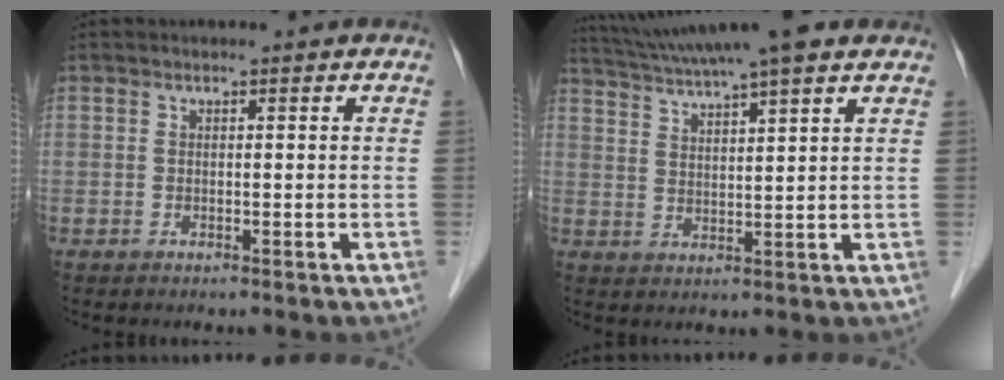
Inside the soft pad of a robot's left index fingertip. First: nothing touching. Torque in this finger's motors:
{"motor_torque": [0.18, -0.22, 0.74, 0.21]}